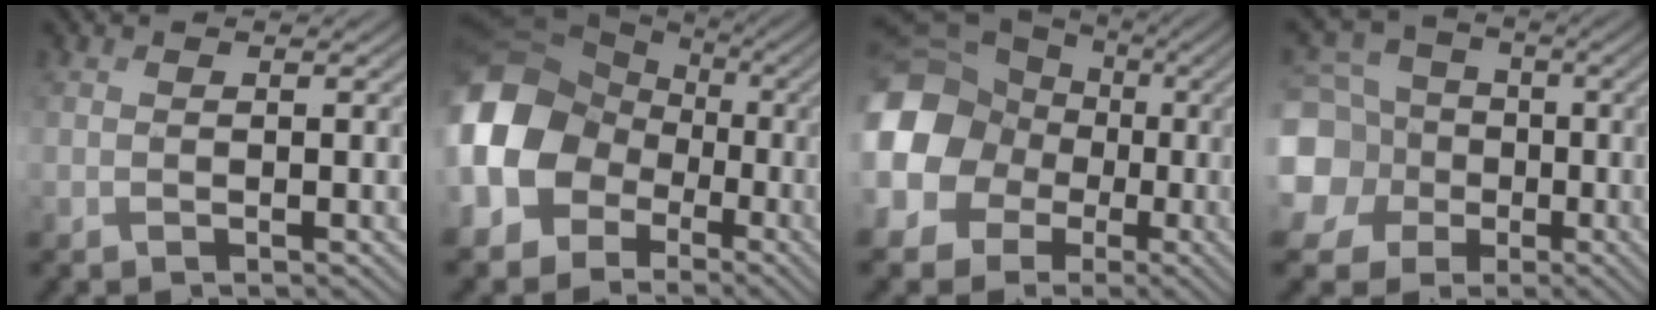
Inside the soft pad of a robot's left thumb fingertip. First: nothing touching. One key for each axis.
{"total": 16.7, "fx": -2.8, "fy": 13.7, "fz": 9.0, "tx": -0.256, "ty": -0.016, "tz": -0.071}
{"total": 19.1, "fx": -0.9, "fy": 17.2, "fz": 8.1, "tx": -0.246, "ty": -0.010, "tz": -0.067}
{"total": 12.5, "fx": -2.4, "fy": 11.2, "fz": 4.8, "tx": -0.181, "ty": -0.020, "tz": -0.074}